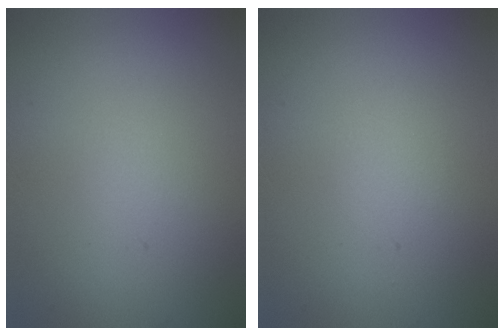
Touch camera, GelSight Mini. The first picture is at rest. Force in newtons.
{"total": 0.6, "press": 0.6, "slide": 0.1}